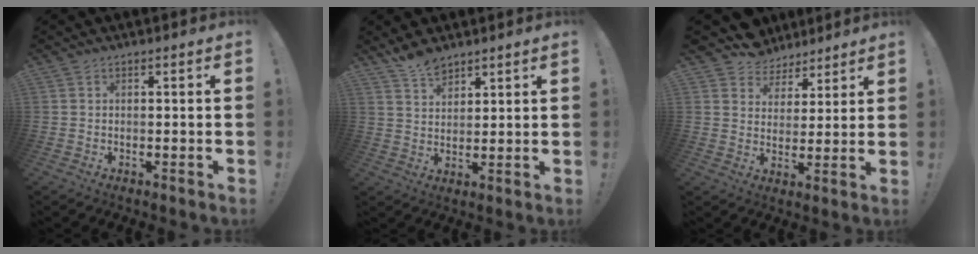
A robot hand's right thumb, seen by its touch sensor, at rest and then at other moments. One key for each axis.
{"total": 6.2, "fx": 5.2, "fy": 2.7, "fz": 2.1, "tx": -0.038, "ty": -0.030, "tz": 0.097}
{"total": 7.0, "fx": 5.1, "fy": 4.8, "fz": 0.1, "tx": 0.001, "ty": -0.044, "tz": 0.100}